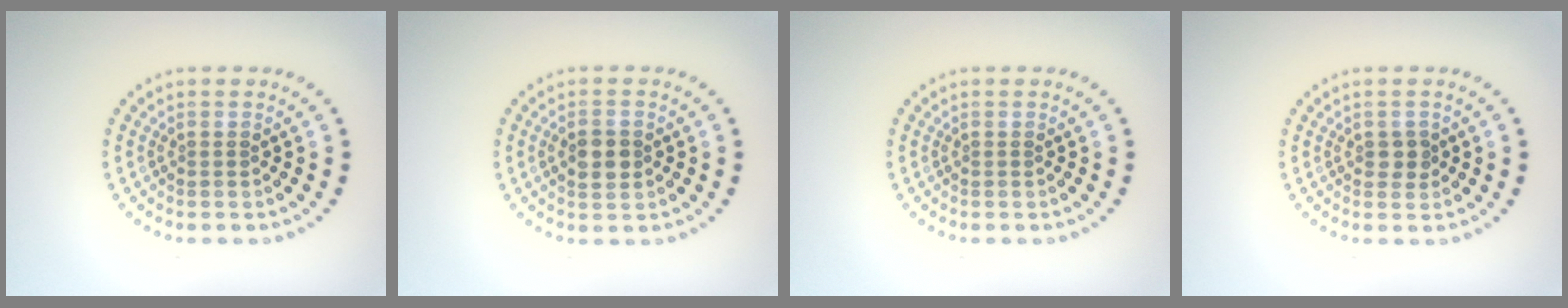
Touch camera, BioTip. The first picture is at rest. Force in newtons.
{"total": 2.9, "press": 2.9, "slide": 0.1}
{"total": 0.0}
{"total": 1.4, "press": 1.4, "slide": 0.1}